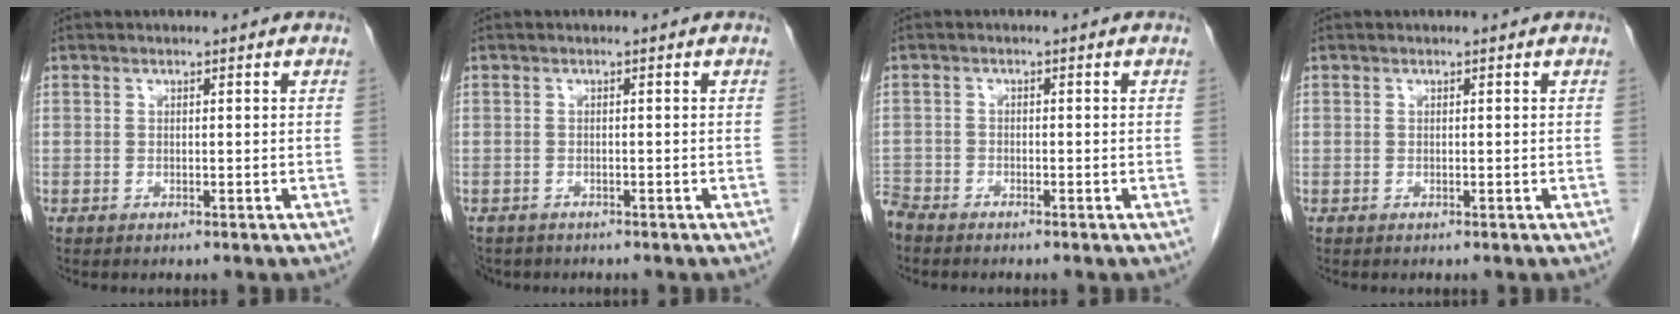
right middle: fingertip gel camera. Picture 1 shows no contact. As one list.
[{"total": 3.9, "force": [-3.1, 2.2, 0.7], "torque": [-0.011, -0.002, -0.047]}, {"total": 3.0, "force": [-2.9, 0.7, 0.4], "torque": [-0.009, -0.008, -0.057]}, {"total": 0.0}]